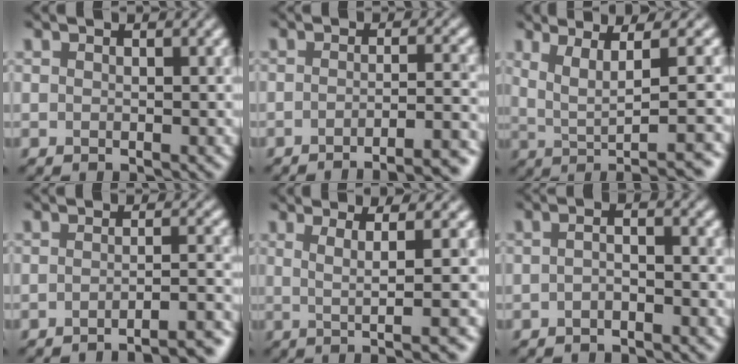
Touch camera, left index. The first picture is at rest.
{"total": 6.7, "force": [-5.0, 1.3, 4.2], "torque": [-0.034, 0.017, -0.045]}
{"total": 5.9, "force": [0.7, 0.9, 5.8], "torque": [-0.086, 0.010, 0.034]}
{"total": 5.9, "force": [-4.8, 0.8, 3.3], "torque": [-0.026, 0.016, -0.048]}
{"total": 4.0, "force": [0.3, 0.2, 4.0], "torque": [-0.071, 0.010, 0.021]}
{"total": 1.2, "force": [-1.1, 0.0, 0.6], "torque": [-0.019, 0.001, -0.012]}